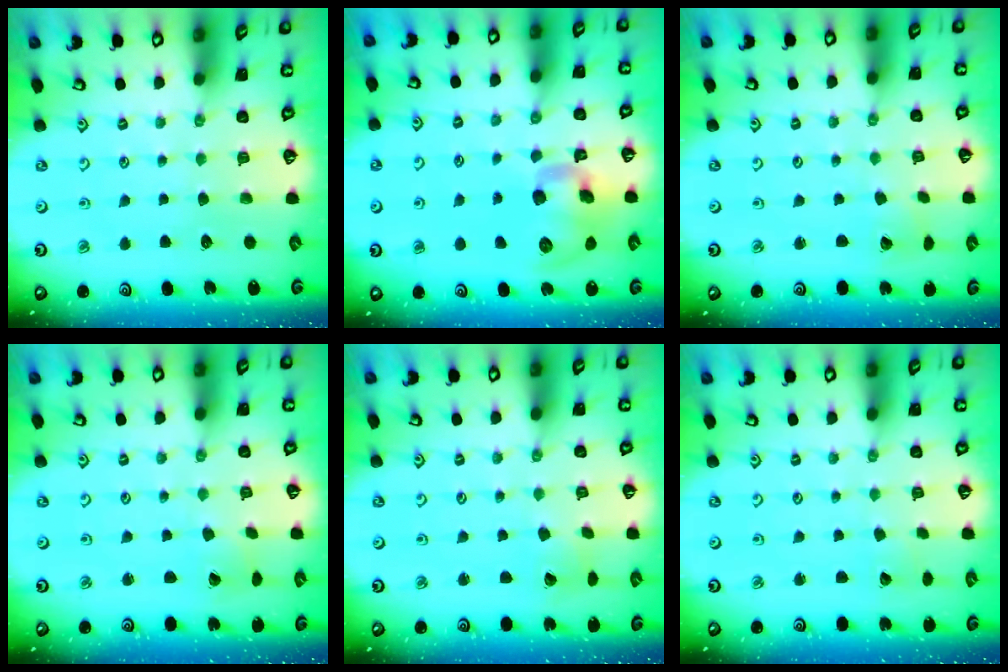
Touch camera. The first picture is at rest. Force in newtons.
{"total": 12.8, "press": 12.5, "slide": 2.6}
{"total": 1.9, "press": 1.9, "slide": 0.2}
{"total": 1.8, "press": 1.8, "slide": 0.4}
{"total": 2.2, "press": 2.2, "slide": 0.2}
{"total": 1.3, "press": 1.3, "slide": 0.1}